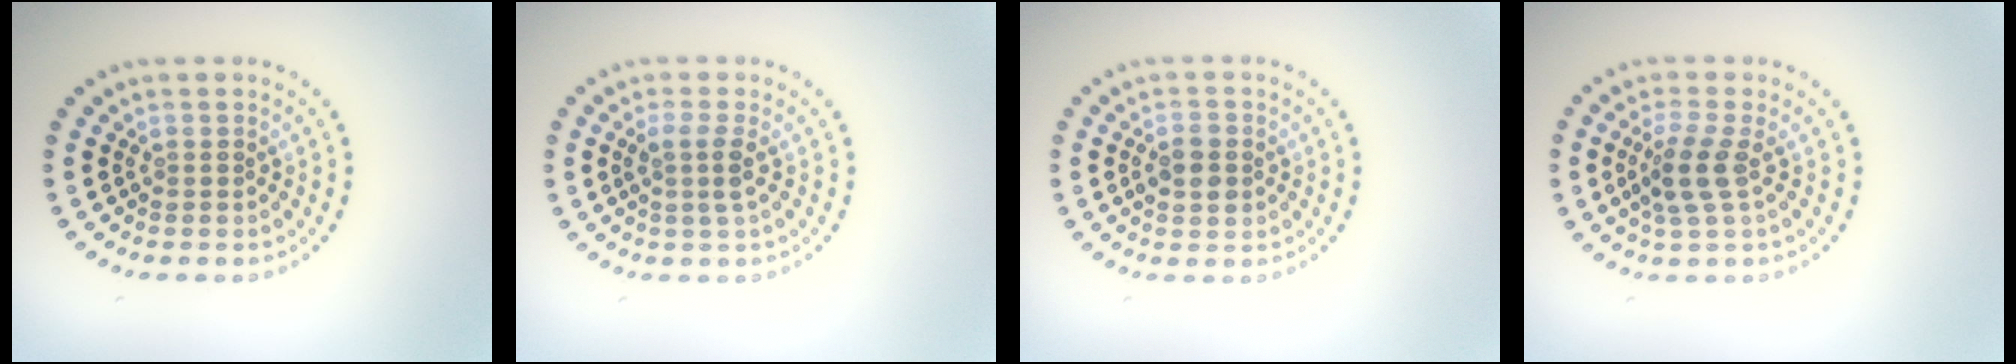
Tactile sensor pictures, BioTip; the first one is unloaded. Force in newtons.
{"total": 1.9, "press": 1.6, "slide": 1.0}
{"total": 2.8, "press": 2.8, "slide": 0.1}
{"total": 2.8, "press": 2.5, "slide": 1.3}